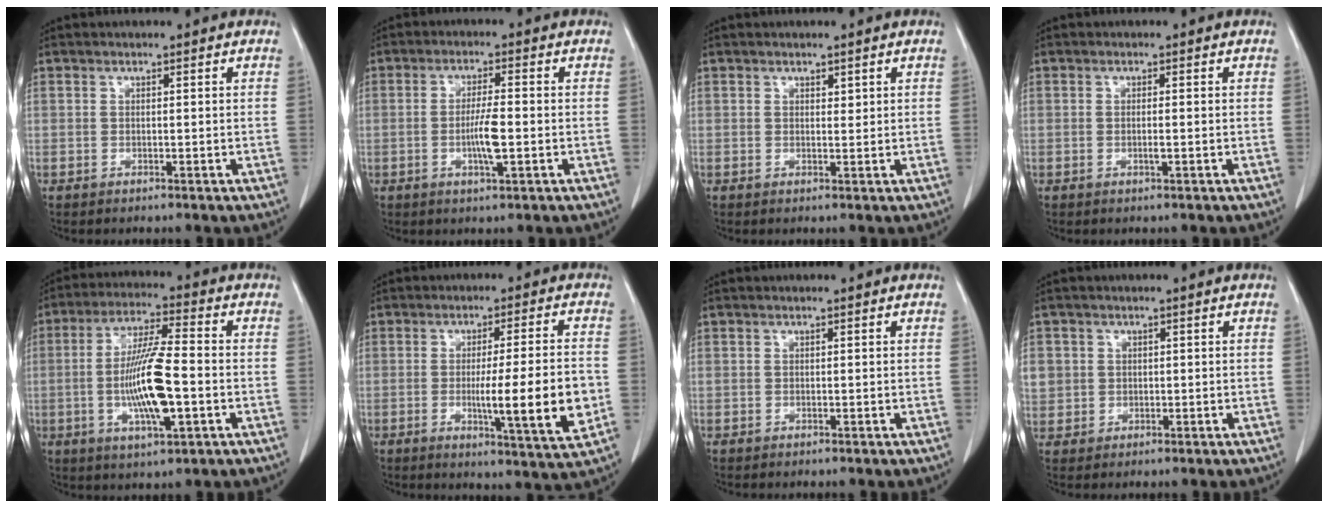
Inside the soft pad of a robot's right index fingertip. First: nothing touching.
{"total": 5.0, "force": [-1.1, 0.3, 4.9], "torque": [-0.095, -0.008, -0.019]}
{"total": 0.8, "force": [0.6, 0.4, 0.4], "torque": [-0.003, -0.005, 0.008]}
{"total": 1.1, "force": [-0.3, -0.1, 1.0], "torque": [-0.022, -0.004, -0.003]}
{"total": 12.6, "force": [-2.4, 1.6, 12.3], "torque": [-0.238, -0.006, -0.044]}
{"total": 12.0, "force": [-2.2, -0.3, 11.8], "torque": [-0.178, -0.022, -0.036]}
{"total": 0.0}
{"total": 4.2, "force": [0.9, 4.1, 0.7], "torque": [-0.015, 0.005, 0.025]}